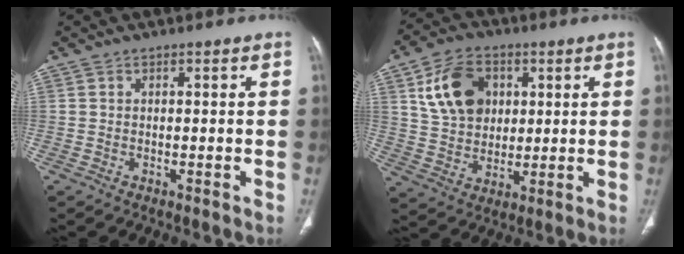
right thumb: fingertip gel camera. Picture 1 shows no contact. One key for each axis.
{"total": 13.0, "fx": 4.3, "fy": 9.7, "fz": 7.5, "tx": -0.105, "ty": -0.004, "tz": 0.079}